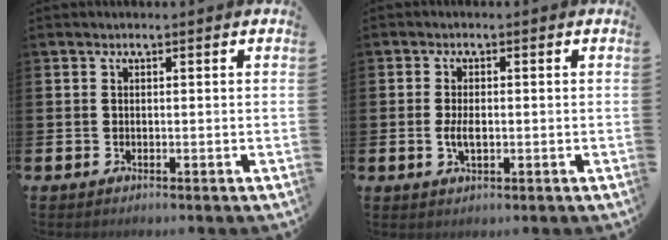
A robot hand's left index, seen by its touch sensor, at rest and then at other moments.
{"total": 2.6, "force": [-0.2, 1.3, 2.3], "torque": [-0.040, 0.002, -0.005]}